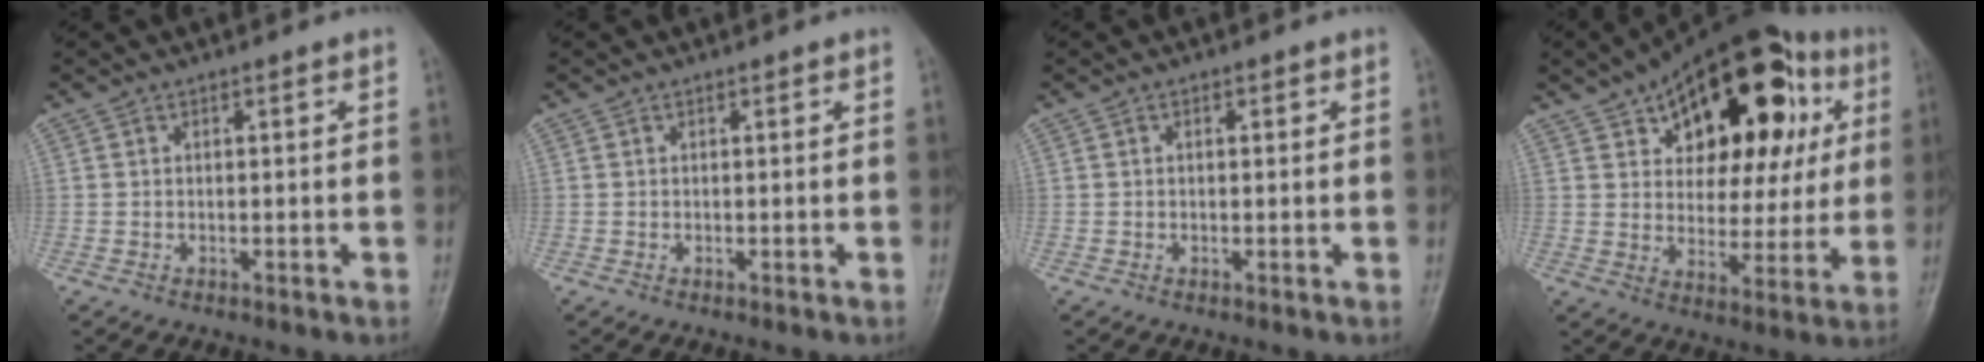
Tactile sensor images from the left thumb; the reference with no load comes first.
{"total": 0.0}
{"total": 0.8, "force": [0.1, 0.5, 0.6], "torque": [-0.008, 0.000, 0.001]}
{"total": 24.6, "force": [9.8, 13.6, 18.0], "torque": [-0.217, 0.013, 0.145]}